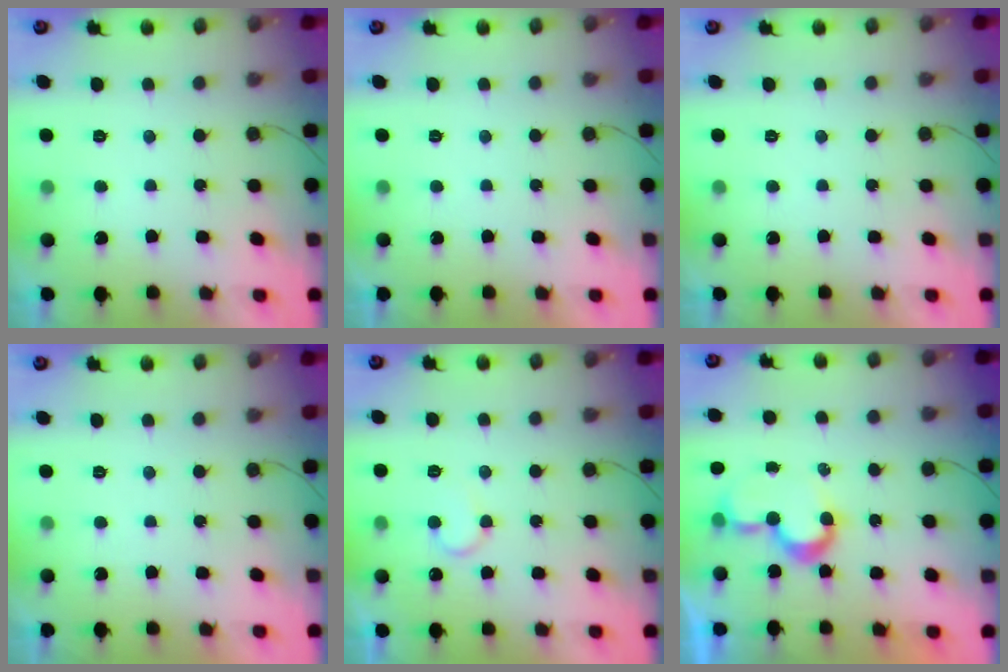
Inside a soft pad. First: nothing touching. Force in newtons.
{"total": 1.8, "press": 1.8, "slide": 0.0}
{"total": 1.7, "press": 1.7, "slide": 0.1}
{"total": 1.7, "press": 1.7, "slide": 0.0}
{"total": 6.6, "press": 6.6, "slide": 0.6}
{"total": 8.4, "press": 8.4, "slide": 0.1}